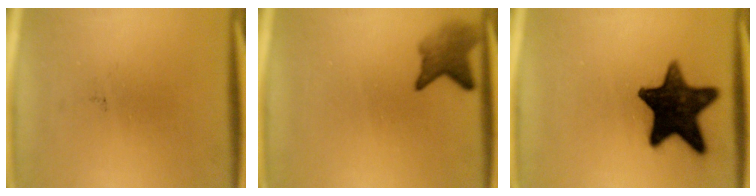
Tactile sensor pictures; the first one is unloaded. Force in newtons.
{"total": 4.1}
{"total": 16.0}